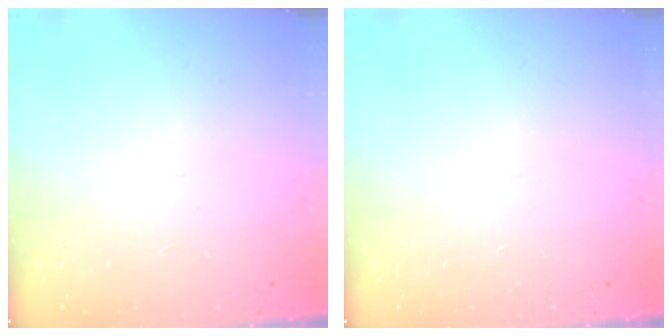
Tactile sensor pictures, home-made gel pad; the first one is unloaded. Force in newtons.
{"total": 0.0}